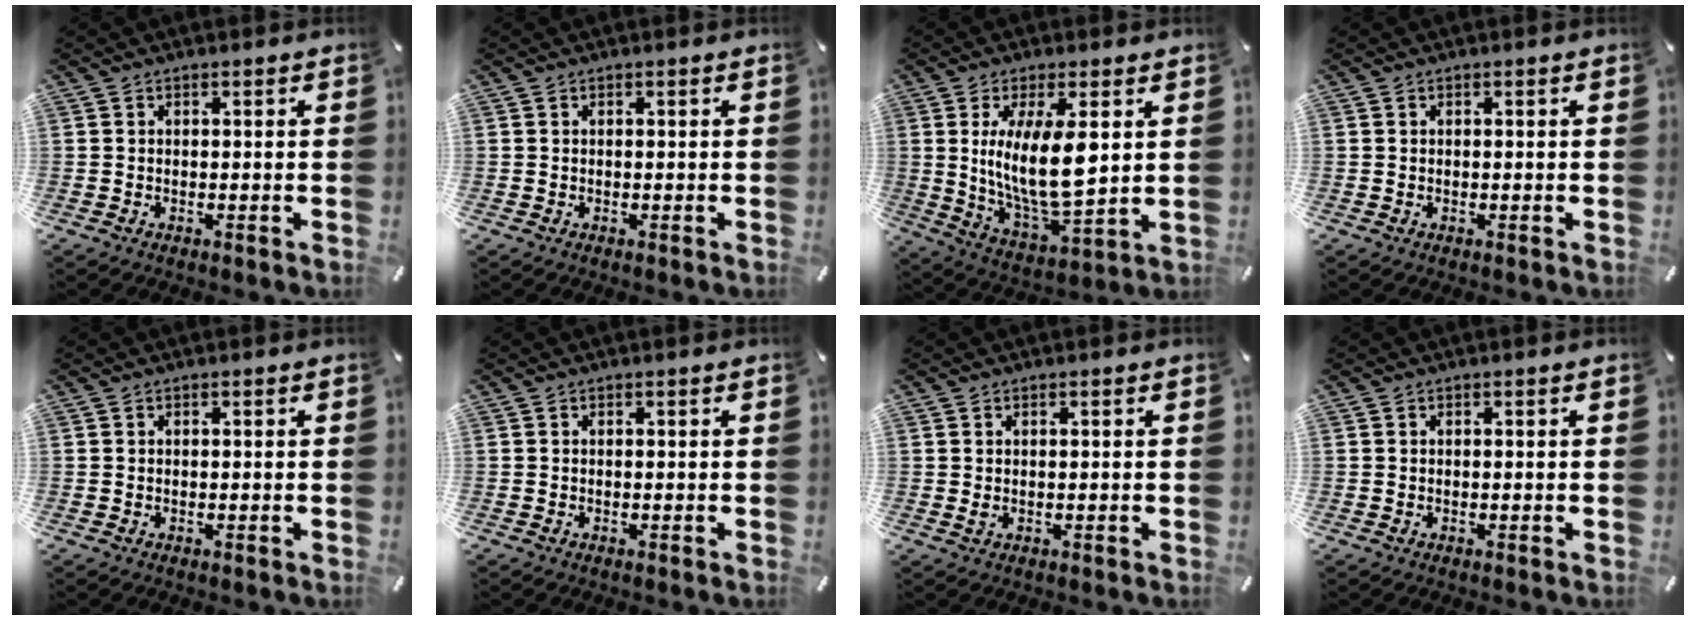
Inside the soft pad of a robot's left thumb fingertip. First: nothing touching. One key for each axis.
{"total": 0.0}
{"total": 14.9, "fx": 3.1, "fy": 5.7, "fz": 13.4, "tx": -0.261, "ty": -0.023, "tz": 0.048}
{"total": 0.0}
{"total": 0.0}
{"total": 0.0}
{"total": 0.9, "fx": 0.1, "fy": 0.3, "fz": 0.8, "tx": -0.022, "ty": -0.003, "tz": 0.000}
{"total": 0.0}